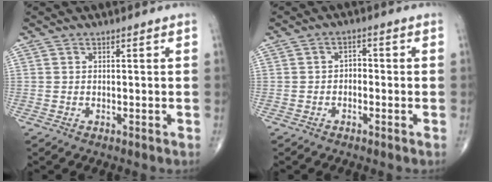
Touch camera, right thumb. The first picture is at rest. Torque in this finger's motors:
{"motor_torque": [-0.39, -0.08, 0.12, 0.17, 0.00]}